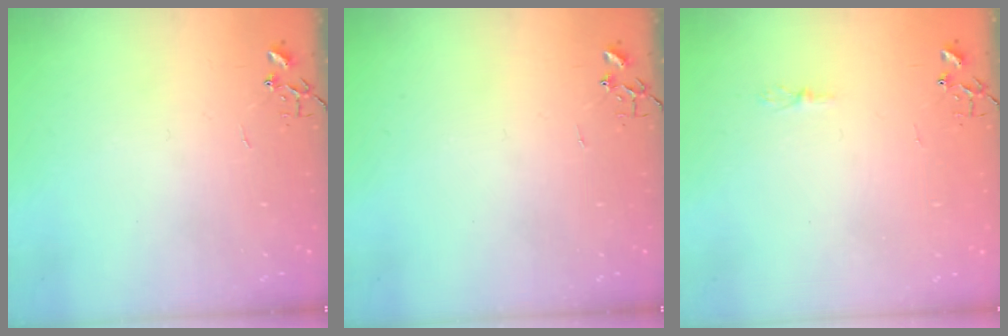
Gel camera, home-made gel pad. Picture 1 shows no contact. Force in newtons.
{"total": 0.0}
{"total": 4.1, "press": 4.1, "slide": 0.5}